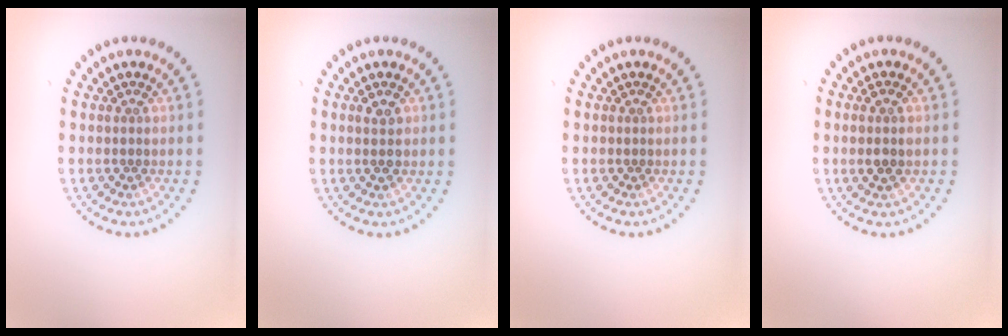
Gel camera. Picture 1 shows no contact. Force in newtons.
{"total": 1.6, "press": 1.5, "slide": 0.1}
{"total": 0.0}
{"total": 1.7, "press": 1.5, "slide": 0.7}